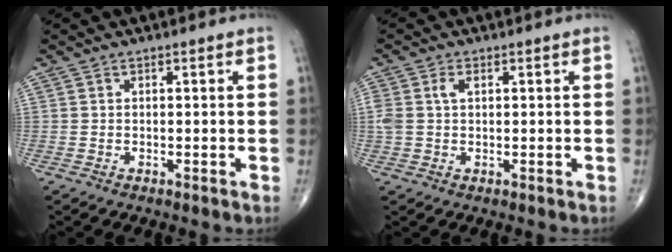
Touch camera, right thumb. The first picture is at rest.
{"total": 3.5, "force": [1.0, 2.1, 2.6], "torque": [-0.070, 0.014, 0.023]}